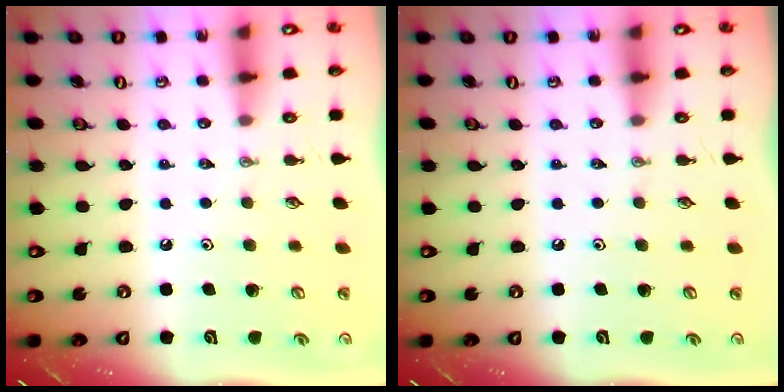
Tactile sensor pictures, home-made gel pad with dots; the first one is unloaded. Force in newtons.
{"total": 0.0}